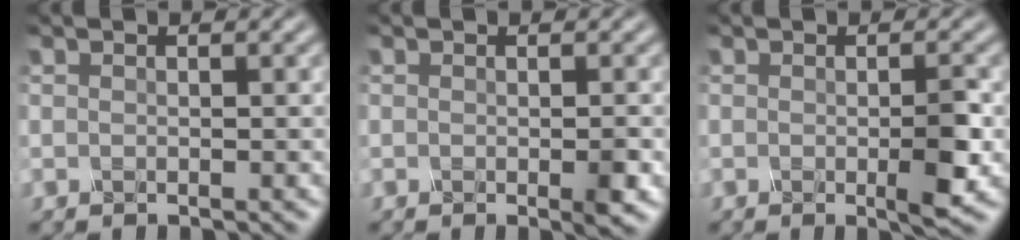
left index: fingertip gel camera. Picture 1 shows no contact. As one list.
[{"total": 1.9, "force": [-0.8, 0.2, 1.7], "torque": [-0.036, -0.005, -0.006]}, {"total": 2.7, "force": [-0.9, 0.2, 2.6], "torque": [-0.060, -0.006, -0.008]}]